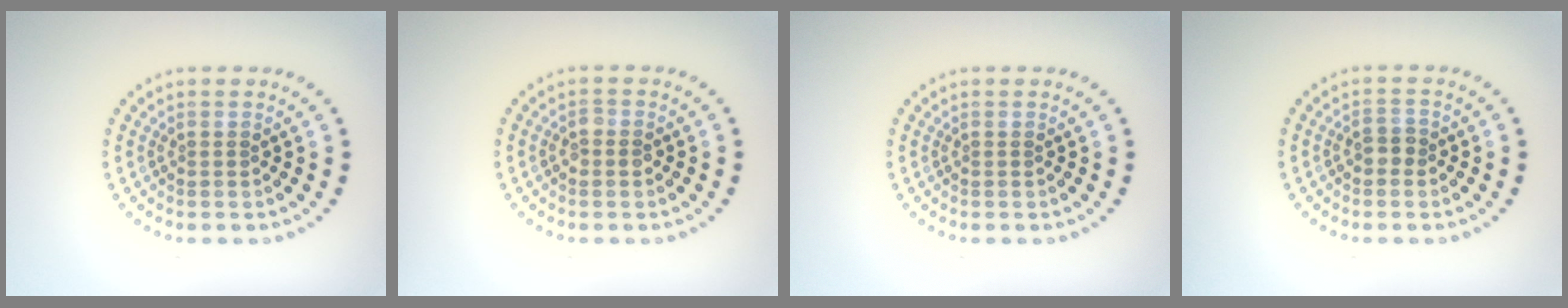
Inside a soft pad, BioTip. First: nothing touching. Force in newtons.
{"total": 1.1, "press": 1.1, "slide": 0.2}
{"total": 0.0}
{"total": 1.3, "press": 1.2, "slide": 0.5}